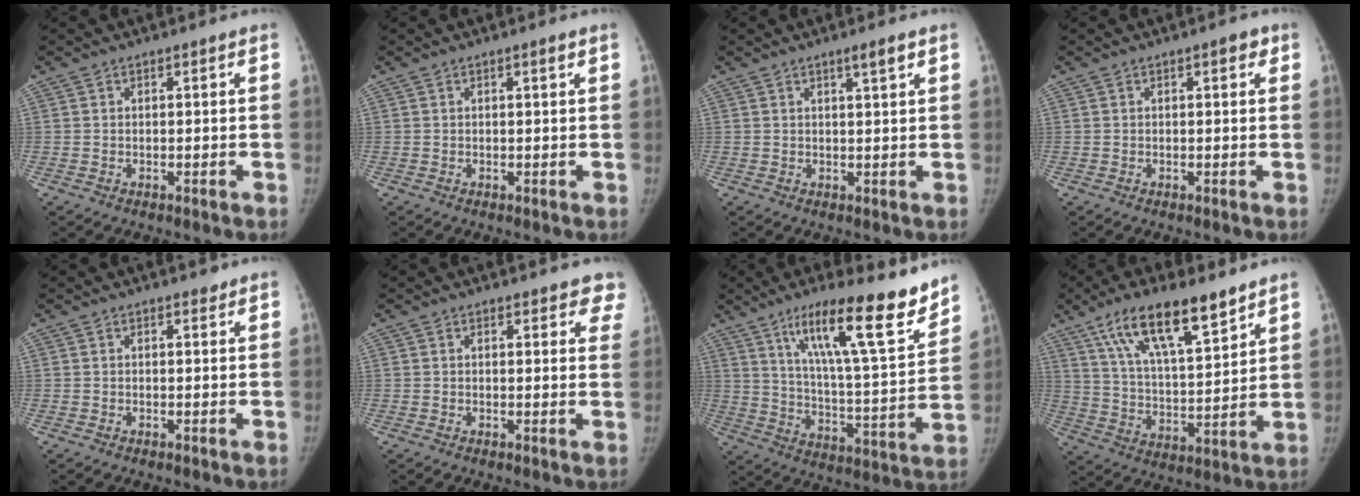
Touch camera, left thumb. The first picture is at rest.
{"total": 0.9, "force": [0.5, 0.1, 0.8], "torque": [-0.009, 0.000, 0.007]}
{"total": 2.6, "force": [1.6, 0.2, 2.0], "torque": [-0.029, -0.010, 0.027]}
{"total": 1.9, "force": [0.8, 0.8, 1.5], "torque": [-0.009, 0.001, 0.008]}
{"total": 0.7, "force": [0.6, 0.4, 0.2], "torque": [0.004, -0.003, 0.006]}
{"total": 6.0, "force": [4.9, 2.5, 2.5], "torque": [0.015, -0.016, 0.039]}
{"total": 21.9, "force": [14.7, 3.6, 15.8], "torque": [-0.222, -0.068, 0.241]}
{"total": 17.5, "force": [11.3, 5.4, 12.2], "torque": [-0.184, -0.041, 0.207]}